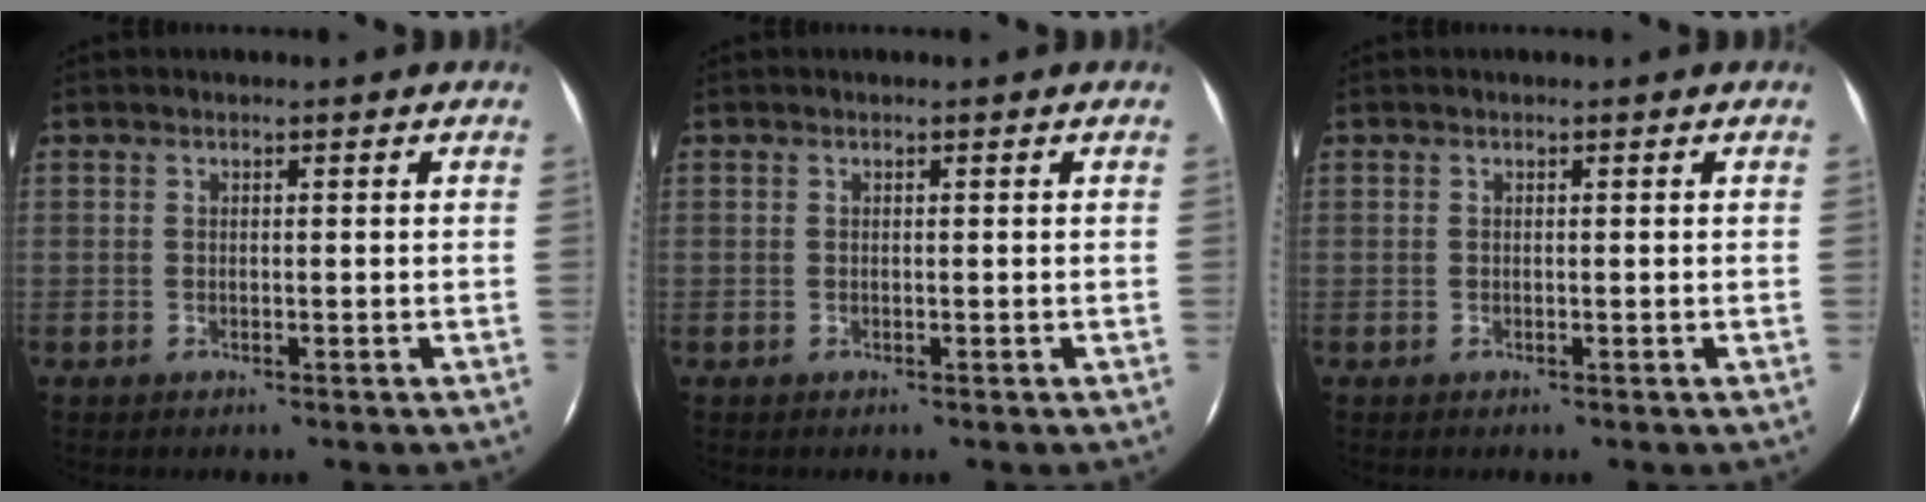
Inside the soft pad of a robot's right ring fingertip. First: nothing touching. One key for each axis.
{"total": 0.0}
{"total": 0.0}